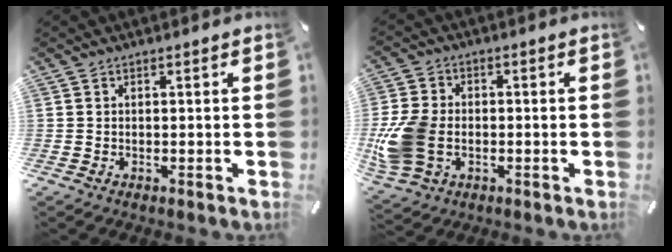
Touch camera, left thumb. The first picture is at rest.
{"total": 12.8, "force": [-2.3, 9.7, 8.1], "torque": [-0.189, 0.012, -0.037]}